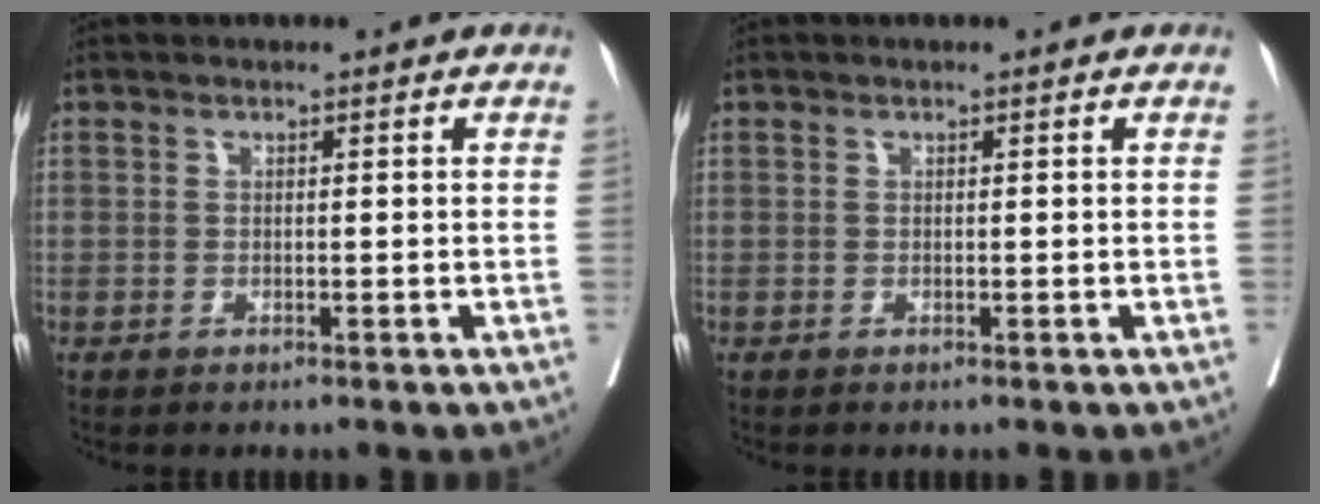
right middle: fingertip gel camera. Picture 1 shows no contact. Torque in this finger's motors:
{"motor_torque": [-0.18, -0.03, -0.01, 0.00]}